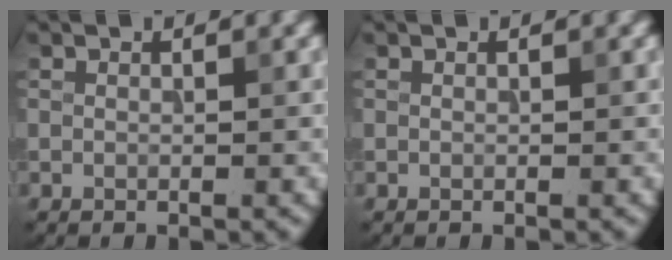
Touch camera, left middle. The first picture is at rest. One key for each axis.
{"total": 0.0}